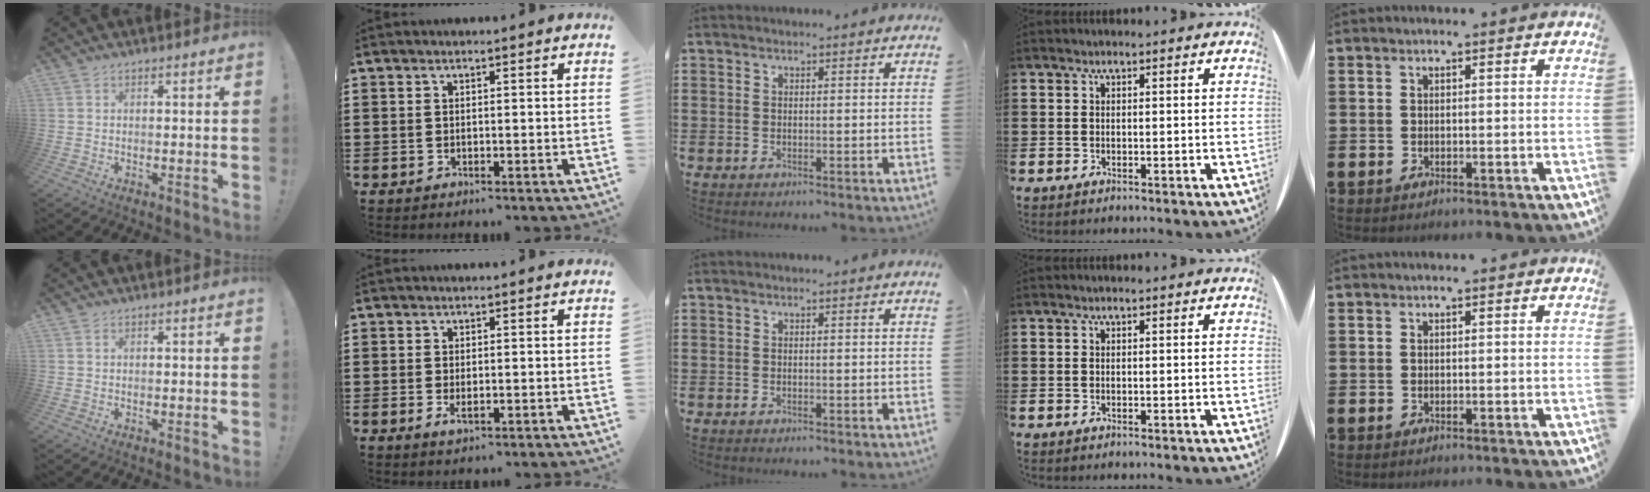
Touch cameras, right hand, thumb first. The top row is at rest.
{"index": {"total": 1.5, "force": [-0.3, 0.5, 1.4], "torque": [-0.026, -0.003, -0.004]}}